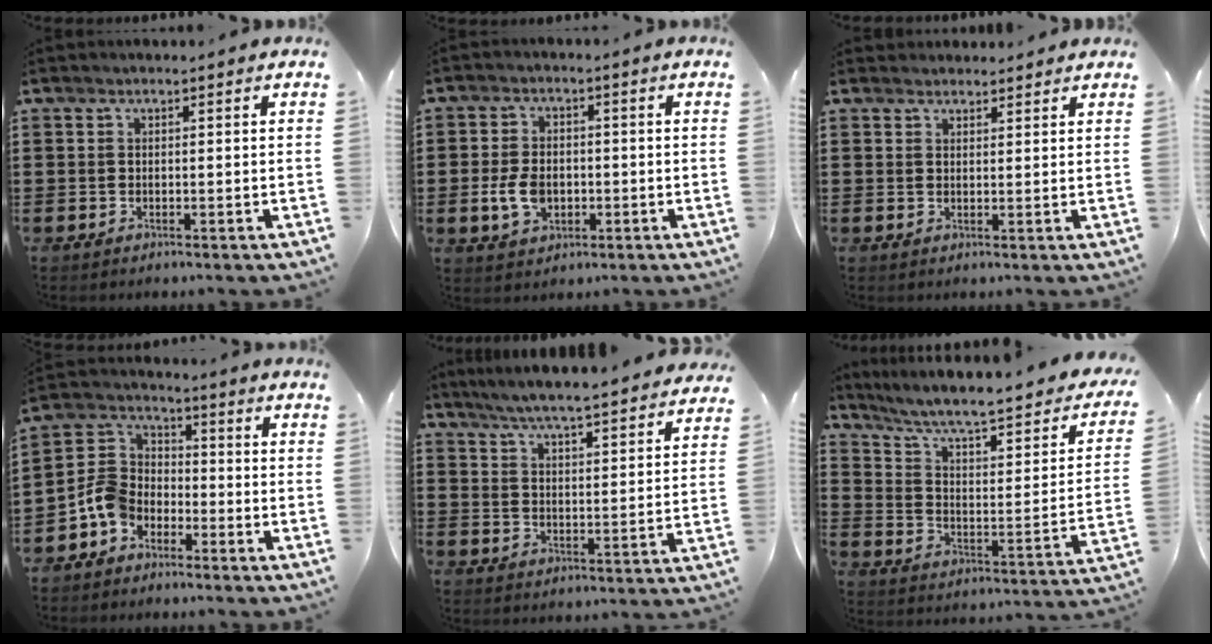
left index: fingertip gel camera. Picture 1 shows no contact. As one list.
[{"total": 5.7, "force": [-1.2, 3.7, 4.1], "torque": [-0.102, -0.001, -0.028]}, {"total": 1.9, "force": [1.9, 0.5, 0.0], "torque": [-0.004, 0.001, 0.037]}, {"total": 6.1, "force": [-3.8, 4.4, 2.0], "torque": [-0.079, 0.007, -0.084]}, {"total": 5.5, "force": [5.3, -0.5, 1.6], "torque": [-0.054, -0.039, 0.089]}, {"total": 6.2, "force": [4.6, 0.7, 4.1], "torque": [-0.102, -0.041, 0.069]}]